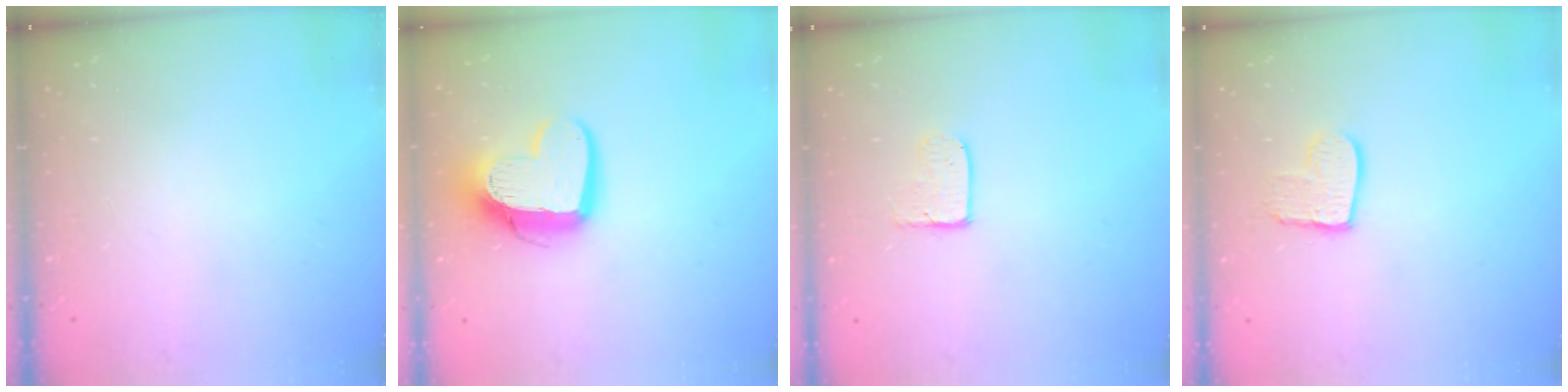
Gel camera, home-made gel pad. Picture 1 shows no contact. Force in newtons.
{"total": 14.9, "press": 14.8, "slide": 1.5}
{"total": 4.0, "press": 4.0, "slide": 0.4}
{"total": 9.5, "press": 9.5, "slide": 0.7}